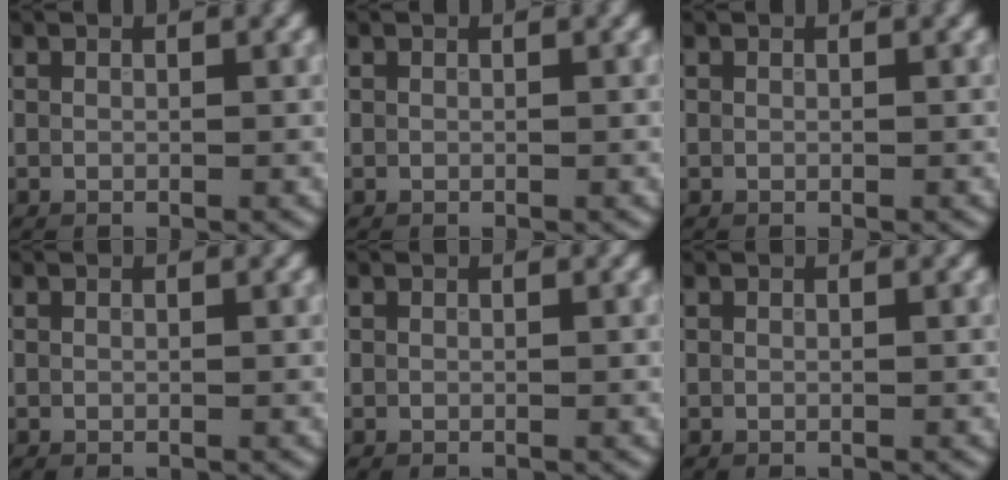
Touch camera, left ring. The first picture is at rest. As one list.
[{"total": 0.0}, {"total": 0.0}, {"total": 0.0}, {"total": 0.0}, {"total": 0.0}]